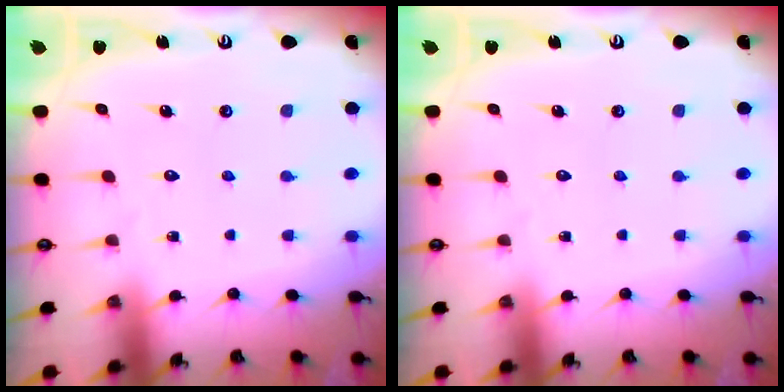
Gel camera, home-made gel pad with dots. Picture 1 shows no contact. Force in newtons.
{"total": 0.0}